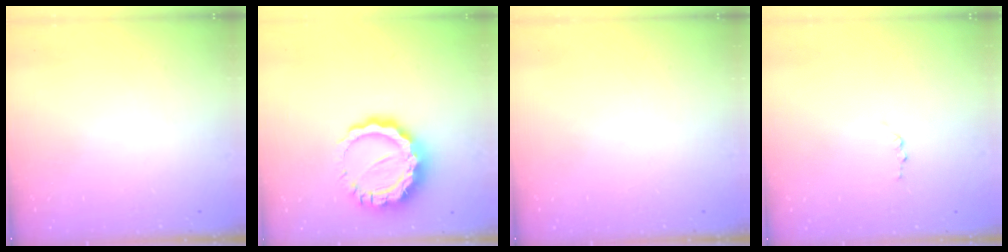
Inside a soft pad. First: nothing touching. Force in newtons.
{"total": 14.7, "press": 14.7, "slide": 1.3}
{"total": 0.0}
{"total": 2.8, "press": 2.8, "slide": 0.3}